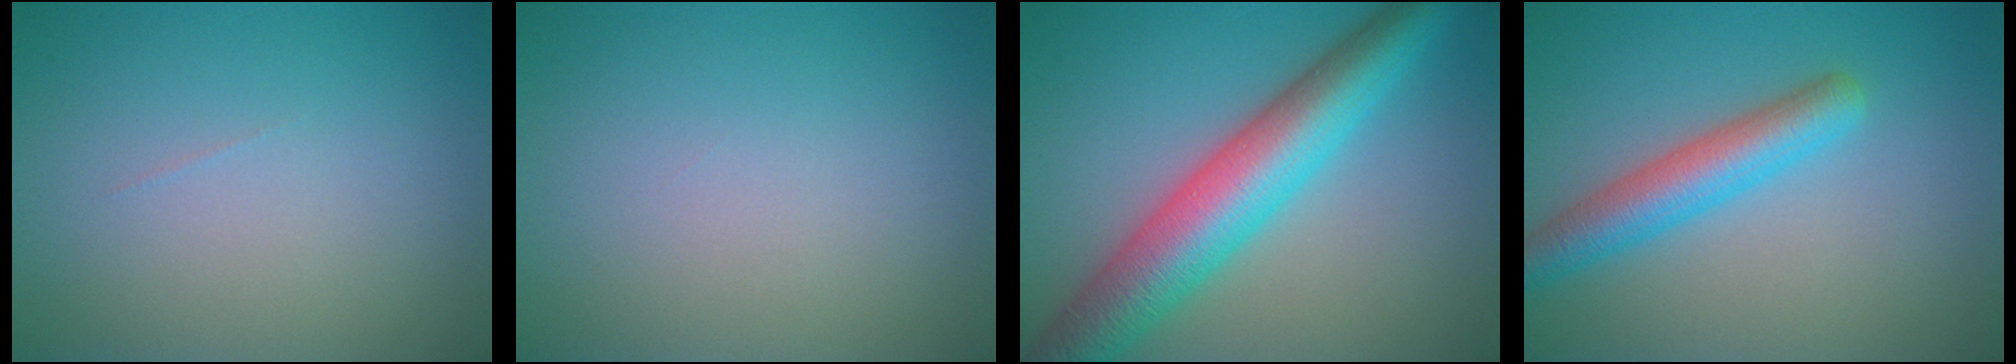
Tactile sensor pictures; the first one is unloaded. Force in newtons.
{"total": 0.0}
{"total": 9.2, "press": 9.2, "slide": 0.3}
{"total": 4.5, "press": 4.5, "slide": 0.2}